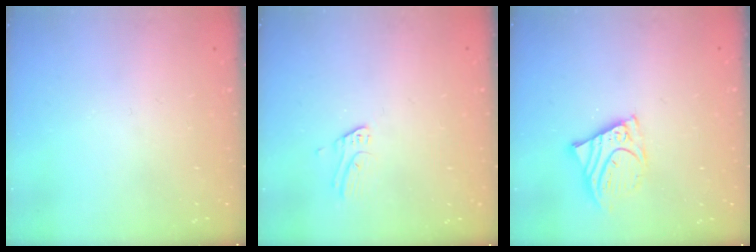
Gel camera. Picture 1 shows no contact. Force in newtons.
{"total": 2.8, "press": 2.8, "slide": 0.2}
{"total": 9.3, "press": 9.2, "slide": 1.0}